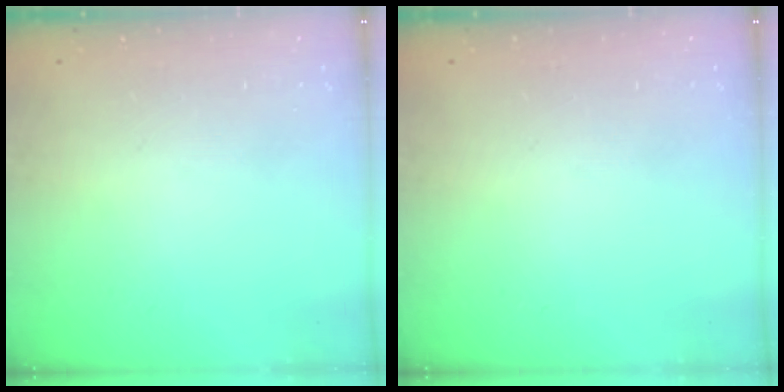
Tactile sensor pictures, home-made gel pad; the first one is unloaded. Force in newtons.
{"total": 0.0}